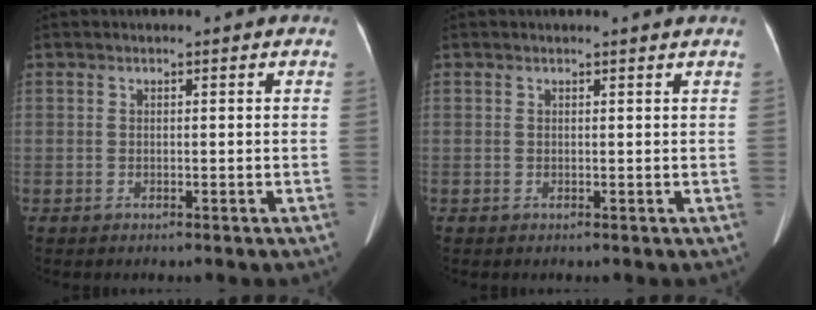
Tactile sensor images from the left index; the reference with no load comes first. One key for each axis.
{"total": 1.1, "fx": 1.0, "fy": -0.2, "fz": 0.3, "tx": -0.014, "ty": -0.005, "tz": 0.015}